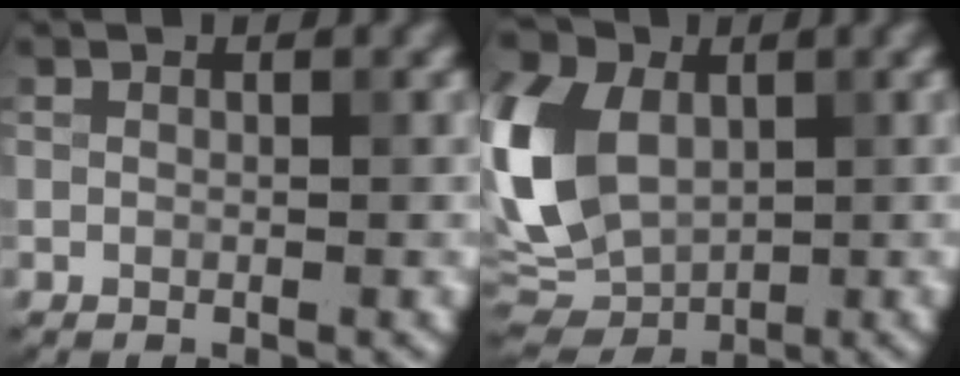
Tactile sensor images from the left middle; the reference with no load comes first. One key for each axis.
{"total": 12.2, "fx": 1.3, "fy": 8.5, "fz": 8.6, "tx": -0.206, "ty": 0.011, "tz": 0.007}